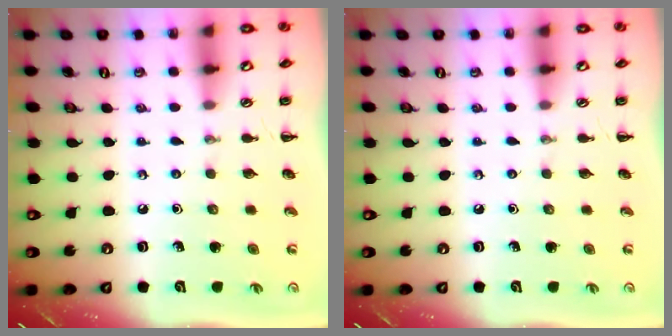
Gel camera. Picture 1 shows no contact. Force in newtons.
{"total": 0.0}